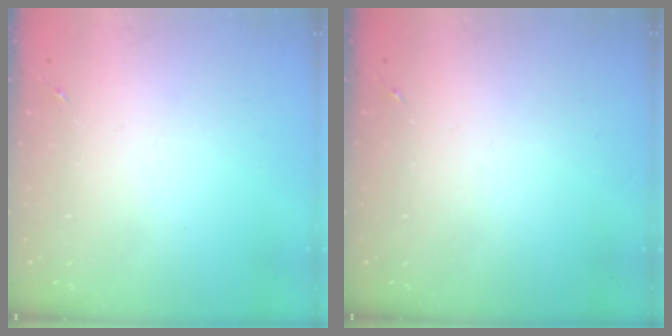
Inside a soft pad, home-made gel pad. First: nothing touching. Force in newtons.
{"total": 0.0}